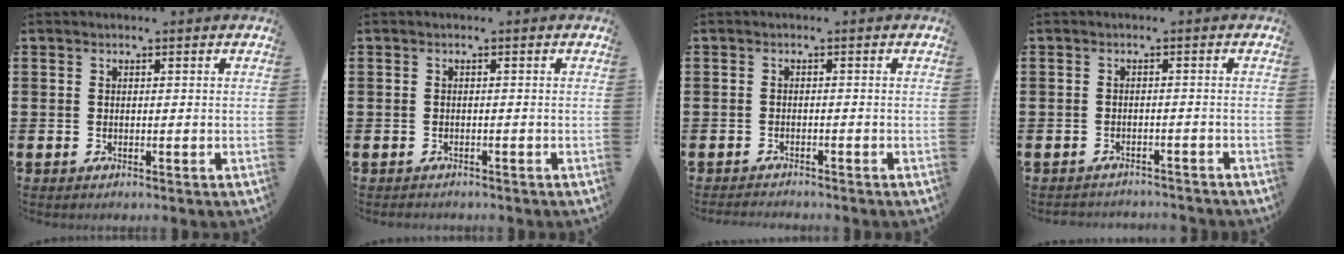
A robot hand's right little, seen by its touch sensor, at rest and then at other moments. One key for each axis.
{"total": 0.0}
{"total": 0.5, "fx": -0.5, "fy": -0.1, "fz": -0.2, "tx": 0.002, "ty": 0.003, "tz": -0.011}
{"total": 1.4, "fx": -1.4, "fy": 0.0, "fz": -0.1, "tx": -0.002, "ty": 0.003, "tz": -0.031}